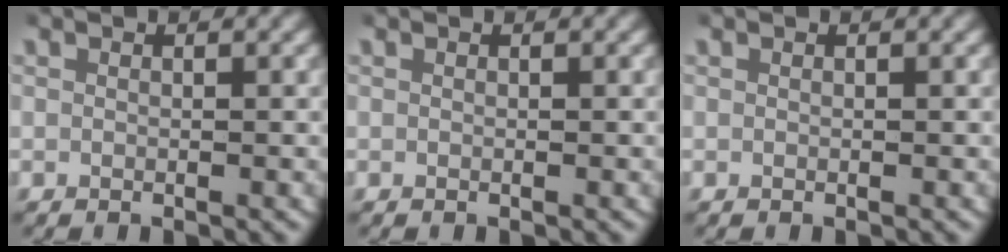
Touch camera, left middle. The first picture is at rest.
{"total": 0.0}
{"total": 0.0}